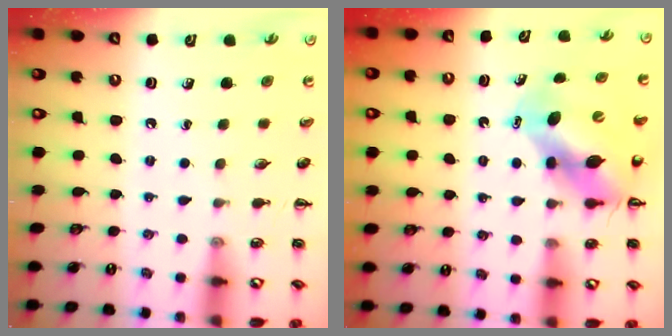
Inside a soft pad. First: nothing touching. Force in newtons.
{"total": 9.5, "press": 9.2, "slide": 2.5}